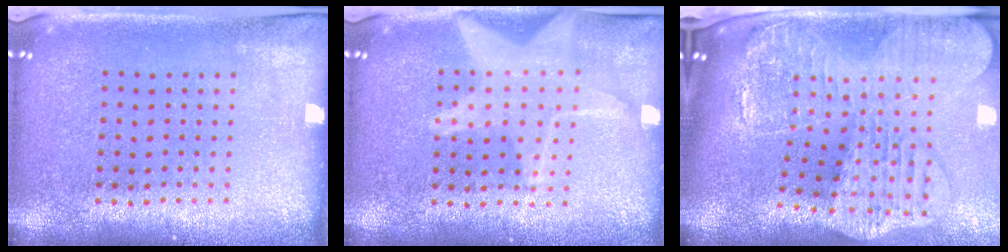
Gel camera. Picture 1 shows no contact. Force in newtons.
{"total": 1.8, "press": 1.8, "slide": 0.1}
{"total": 4.5, "press": 3.4, "slide": 3.0}